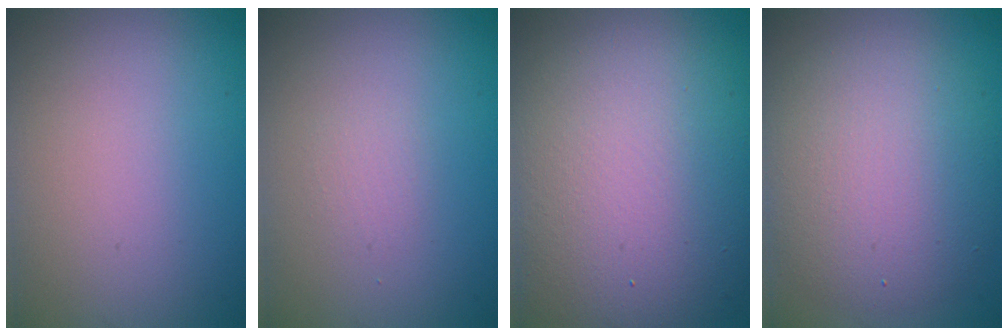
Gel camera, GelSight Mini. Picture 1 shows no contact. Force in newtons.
{"total": 0.7, "press": 0.7, "slide": 0.1}
{"total": 14.4, "press": 14.4, "slide": 0.7}
{"total": 7.1, "press": 7.1, "slide": 0.6}